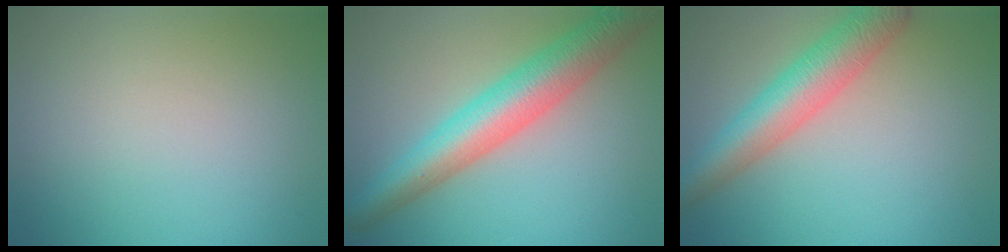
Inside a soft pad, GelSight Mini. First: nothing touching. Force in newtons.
{"total": 7.4, "press": 7.4, "slide": 0.5}
{"total": 6.0, "press": 6.0, "slide": 0.2}